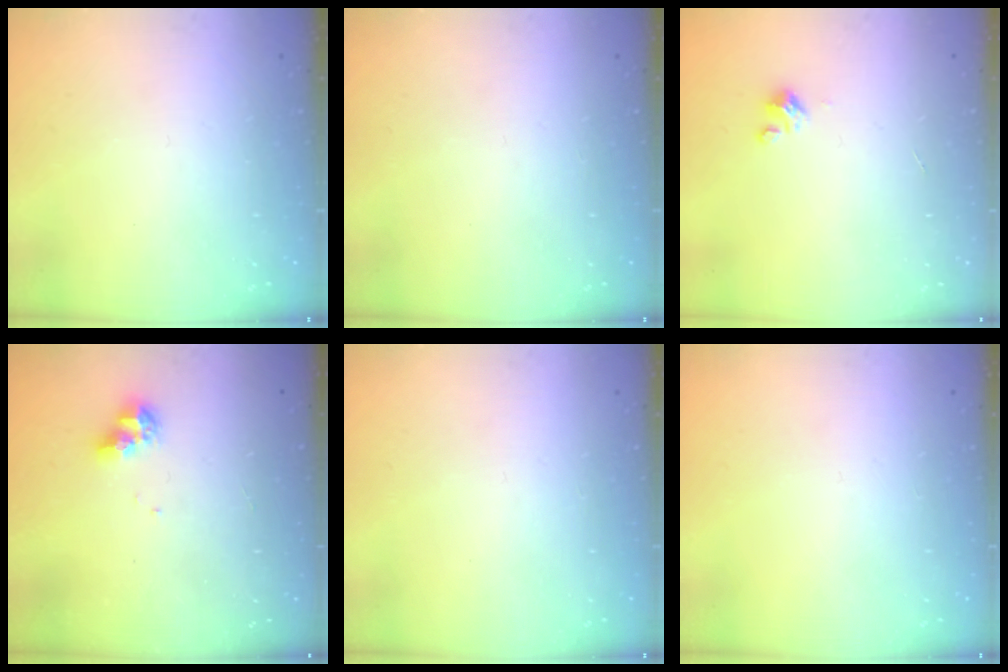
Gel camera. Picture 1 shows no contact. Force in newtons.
{"total": 0.0}
{"total": 2.0, "press": 2.0, "slide": 0.2}
{"total": 7.4, "press": 7.3, "slide": 1.0}
{"total": 0.0}
{"total": 0.0}